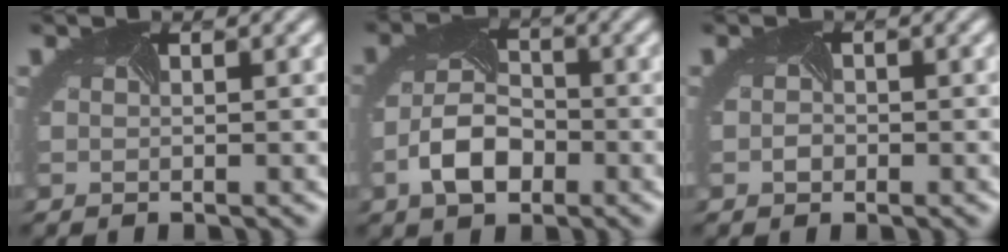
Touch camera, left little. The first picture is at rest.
{"total": 4.8, "force": [-2.0, 2.9, 3.3], "torque": [-0.075, -0.006, -0.038]}
{"total": 0.6, "force": [-0.3, 0.5, 0.3], "torque": [-0.010, -0.003, -0.009]}